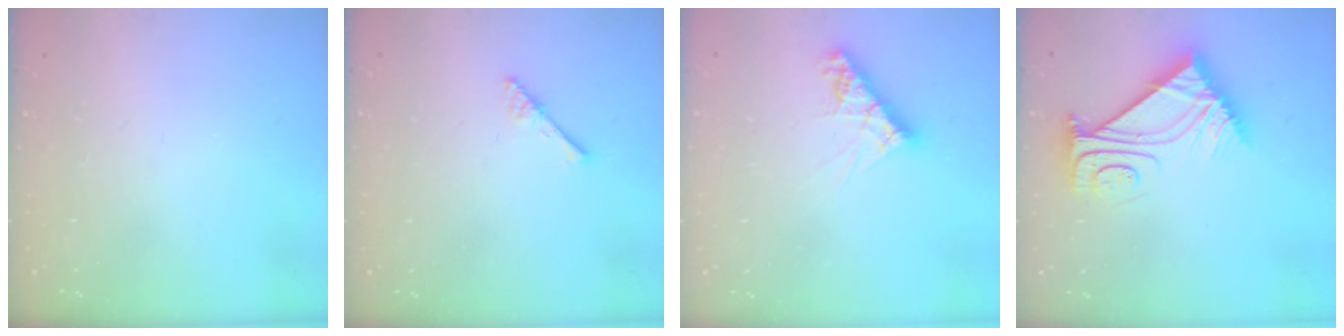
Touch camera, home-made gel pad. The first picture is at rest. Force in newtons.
{"total": 3.0, "press": 3.0, "slide": 0.3}
{"total": 9.3, "press": 9.3, "slide": 0.9}
{"total": 10.5, "press": 10.5, "slide": 0.8}